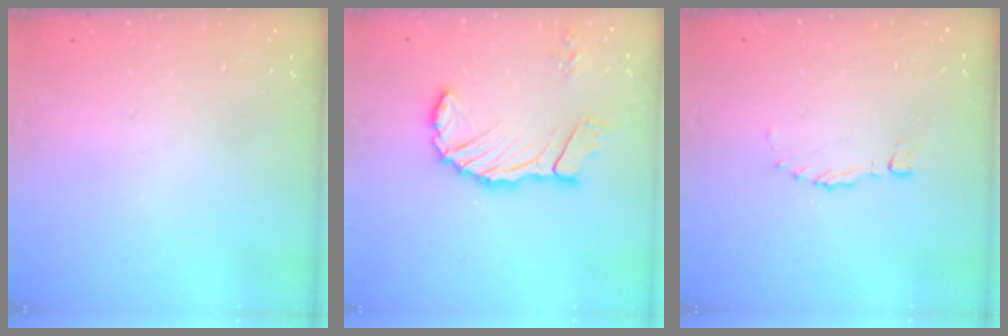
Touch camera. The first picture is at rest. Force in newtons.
{"total": 12.3, "press": 12.1, "slide": 1.8}
{"total": 0.0}